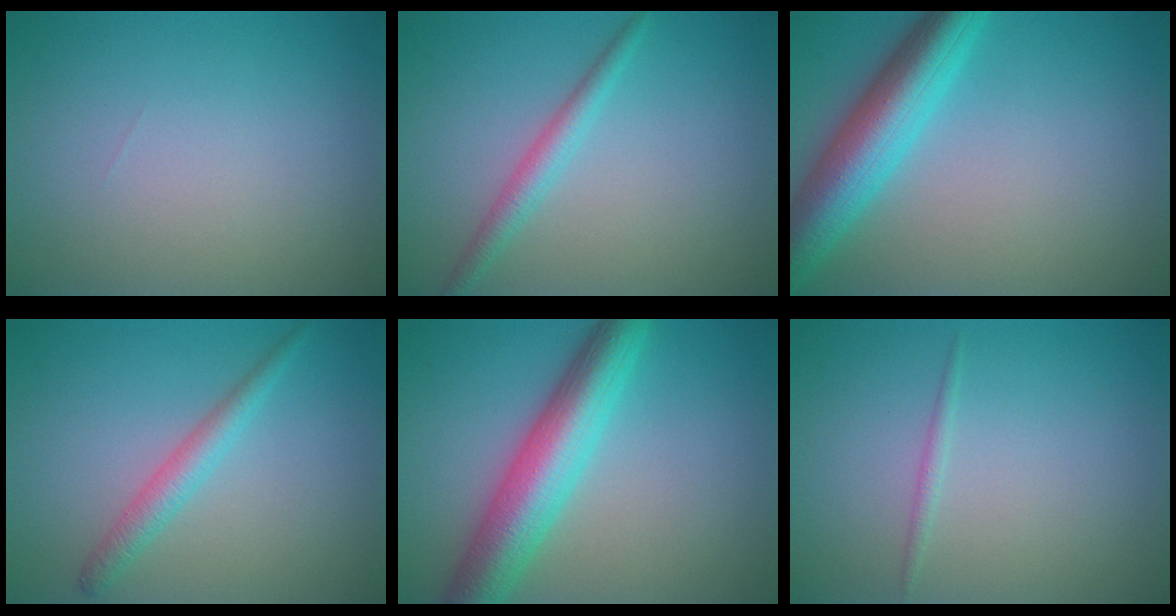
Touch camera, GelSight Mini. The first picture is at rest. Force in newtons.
{"total": 2.1, "press": 2.1, "slide": 0.0}
{"total": 7.3, "press": 7.3, "slide": 0.2}
{"total": 2.4, "press": 2.4, "slide": 0.1}
{"total": 7.5, "press": 7.5, "slide": 0.2}
{"total": 0.7, "press": 0.7, "slide": 0.0}